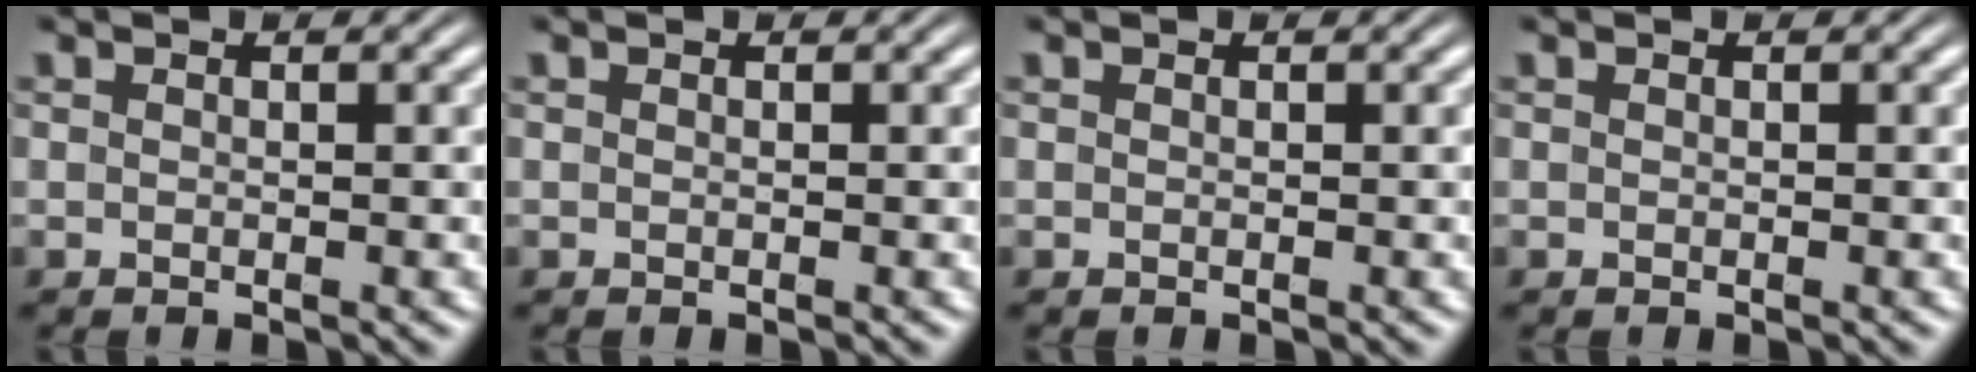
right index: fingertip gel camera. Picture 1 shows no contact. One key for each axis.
{"total": 0.0}
{"total": 0.0}
{"total": 0.0}